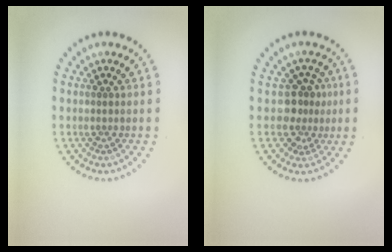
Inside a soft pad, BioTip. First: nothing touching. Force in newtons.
{"total": 2.6, "press": 2.2, "slide": 1.5}